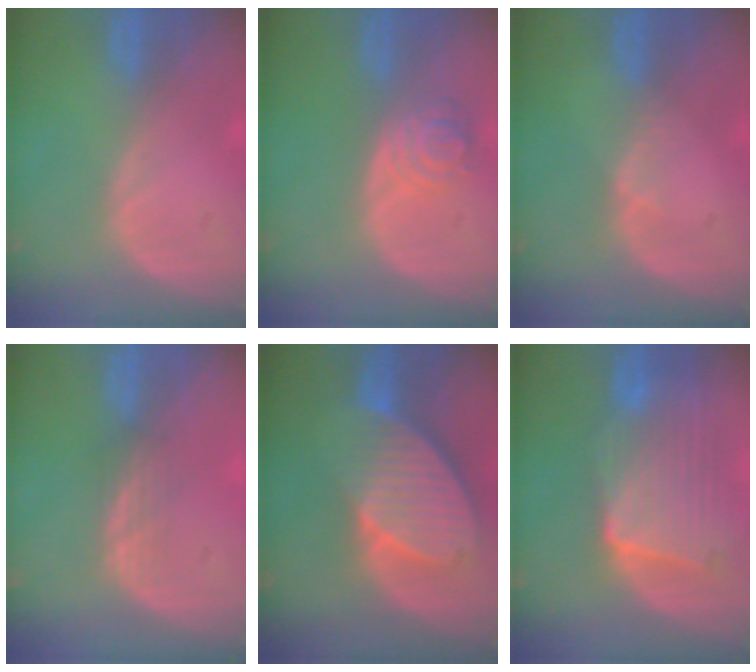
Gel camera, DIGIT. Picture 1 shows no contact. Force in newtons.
{"total": 4.3, "press": 4.3, "slide": 0.4}
{"total": 1.1, "press": 1.1, "slide": 0.2}
{"total": 2.1, "press": 2.1, "slide": 0.2}
{"total": 10.2, "press": 8.9, "slide": 5.1}
{"total": 10.3, "press": 9.1, "slide": 4.9}